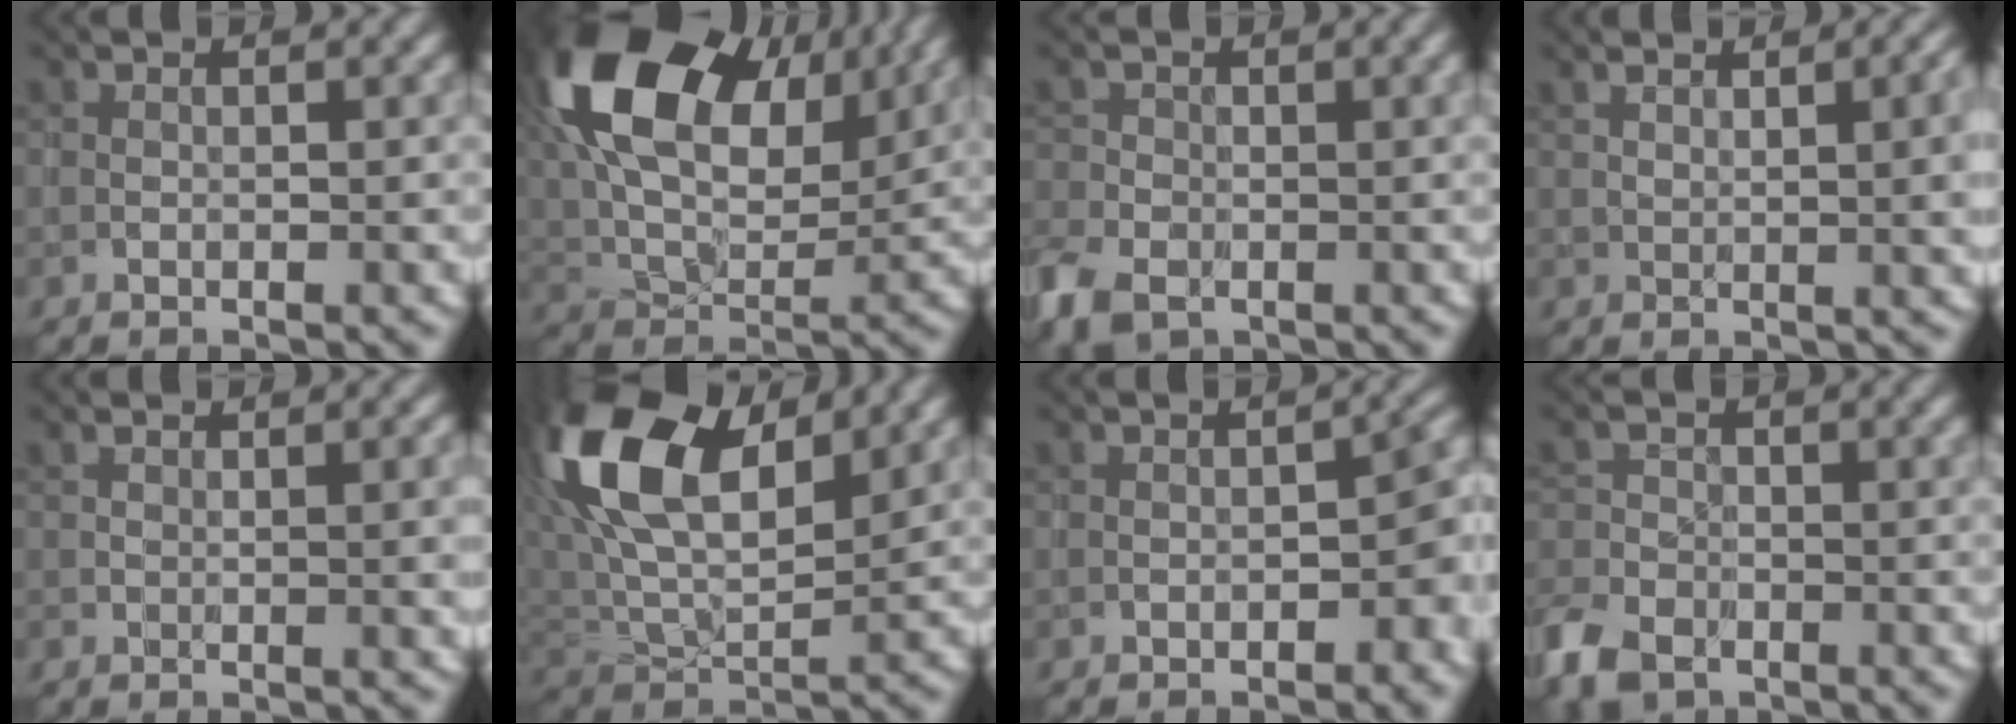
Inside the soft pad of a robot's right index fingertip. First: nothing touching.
{"total": 17.0, "force": [7.5, 9.7, 11.8], "torque": [-0.221, 0.028, 0.129]}
{"total": 5.8, "force": [-3.1, 3.4, 3.7], "torque": [-0.083, -0.019, -0.067]}
{"total": 5.4, "force": [1.8, 2.1, 4.7], "torque": [-0.043, 0.005, 0.036]}
{"total": 3.2, "force": [0.9, 1.3, 2.8], "torque": [-0.036, -0.001, 0.019]}
{"total": 13.4, "force": [6.5, 6.9, 9.5], "torque": [-0.200, 0.025, 0.116]}
{"total": 4.8, "force": [-2.2, 2.4, 3.5], "torque": [-0.028, 0.005, -0.030]}
{"total": 5.6, "force": [-3.8, 3.2, 2.7], "torque": [-0.065, -0.026, -0.078]}